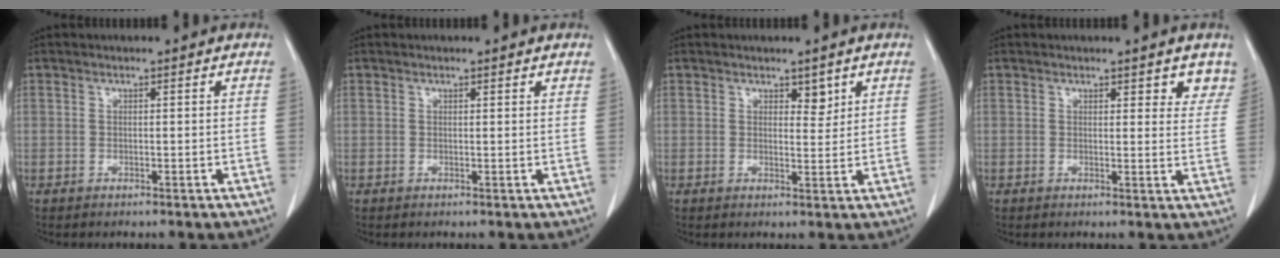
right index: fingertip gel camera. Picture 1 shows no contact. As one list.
[{"total": 0.7, "force": [0.7, 0.1, 0.2], "torque": [-0.006, -0.002, 0.005]}, {"total": 2.2, "force": [1.4, 1.2, 1.3], "torque": [-0.012, -0.007, 0.023]}, {"total": 4.3, "force": [3.3, 1.8, 2.0], "torque": [-0.002, -0.009, 0.031]}]